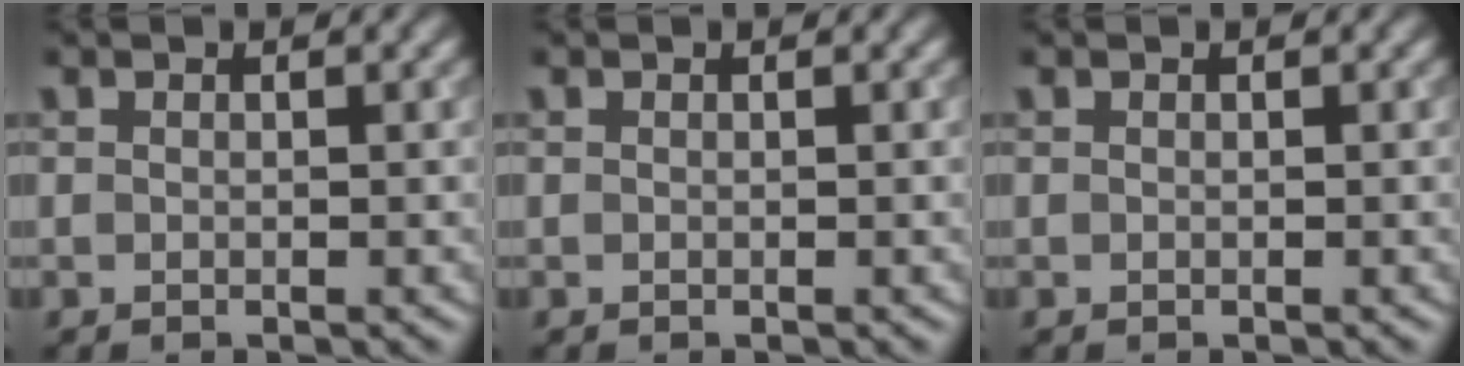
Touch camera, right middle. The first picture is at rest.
{"total": 0.0}
{"total": 0.0}